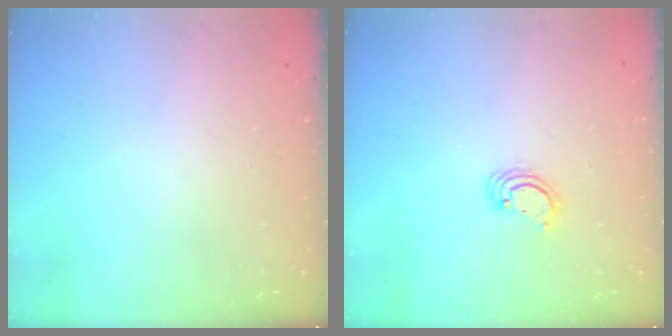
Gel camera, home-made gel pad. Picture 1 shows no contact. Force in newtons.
{"total": 3.0, "press": 3.0, "slide": 0.3}